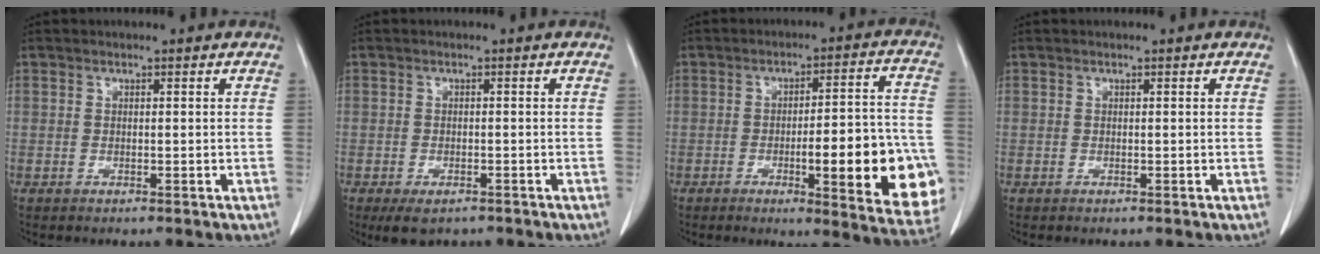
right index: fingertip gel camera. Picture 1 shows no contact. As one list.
[{"total": 4.0, "force": [-2.8, 1.9, 2.1], "torque": [-0.035, -0.007, -0.038]}, {"total": 17.5, "force": [-4.9, 3.2, 16.5], "torque": [-0.136, 0.021, -0.049]}, {"total": 0.0}]